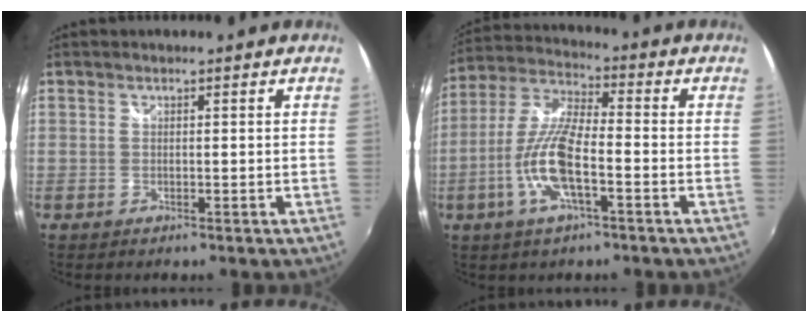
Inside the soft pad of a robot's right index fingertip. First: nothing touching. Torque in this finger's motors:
{"motor_torque": [1.65, -0.49, 0.81, 0.15]}